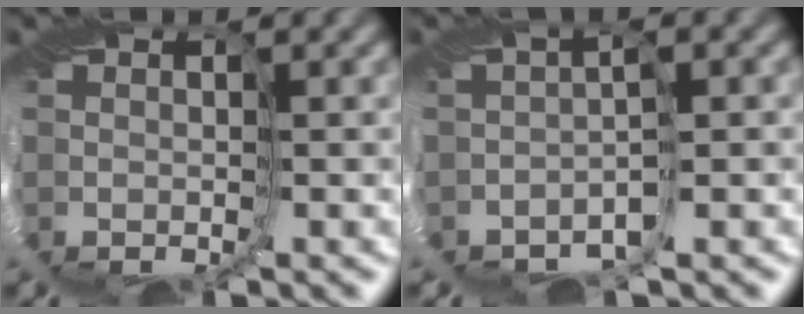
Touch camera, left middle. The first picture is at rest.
{"total": 1.8, "force": [-1.6, -0.7, -0.4], "torque": [0.002, 0.002, -0.031]}